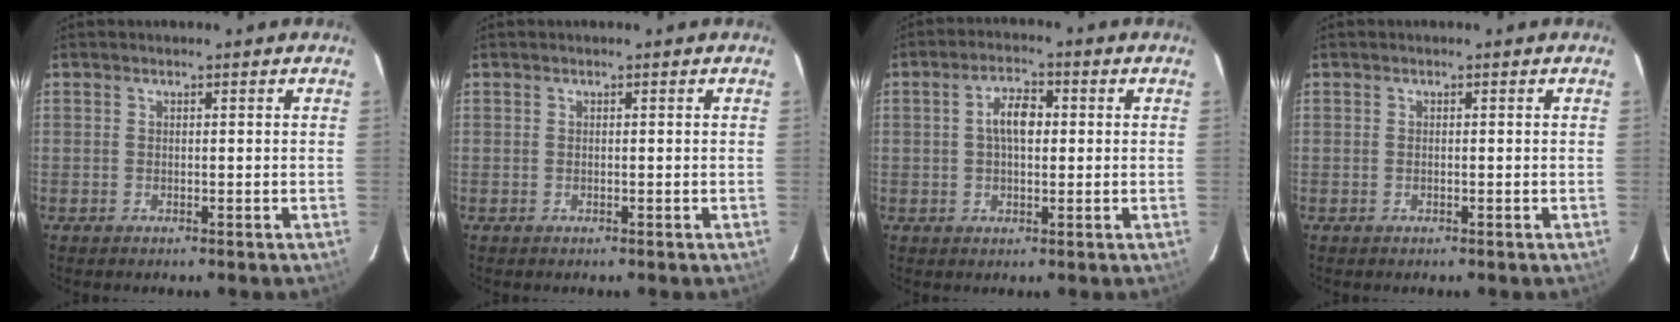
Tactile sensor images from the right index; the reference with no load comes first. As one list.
[{"total": 0.0}, {"total": 5.3, "force": [0.6, 2.7, 4.5], "torque": [-0.081, 0.015, 0.011]}, {"total": 0.0}]